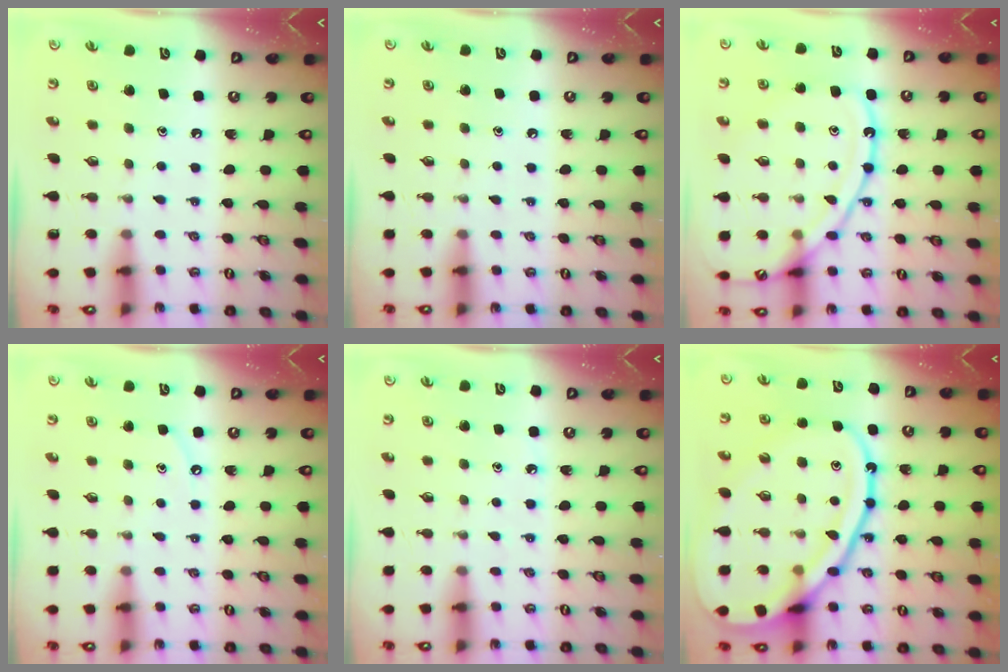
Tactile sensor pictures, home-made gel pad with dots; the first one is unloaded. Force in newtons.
{"total": 4.1, "press": 4.0, "slide": 0.6}
{"total": 14.7, "press": 14.7, "slide": 0.7}
{"total": 3.1, "press": 3.1, "slide": 0.5}
{"total": 4.1, "press": 4.1, "slide": 0.5}
{"total": 22.4, "press": 22.3, "slide": 1.9}